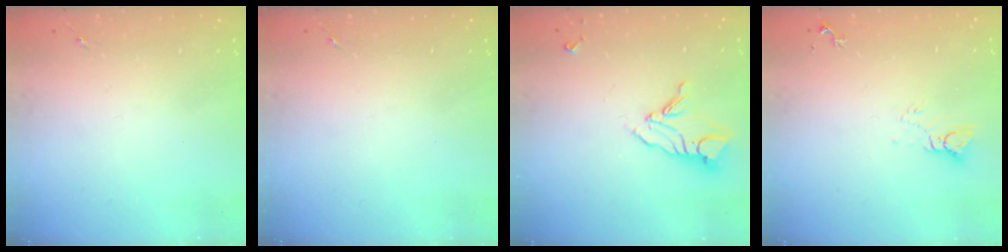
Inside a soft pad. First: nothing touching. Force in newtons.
{"total": 0.0}
{"total": 10.7, "press": 10.6, "slide": 1.0}
{"total": 3.9, "press": 3.9, "slide": 0.3}